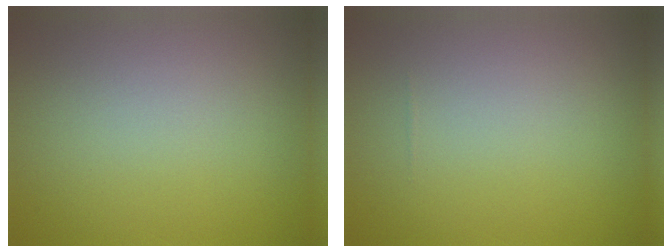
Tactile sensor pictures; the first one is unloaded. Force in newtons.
{"total": 0.0}